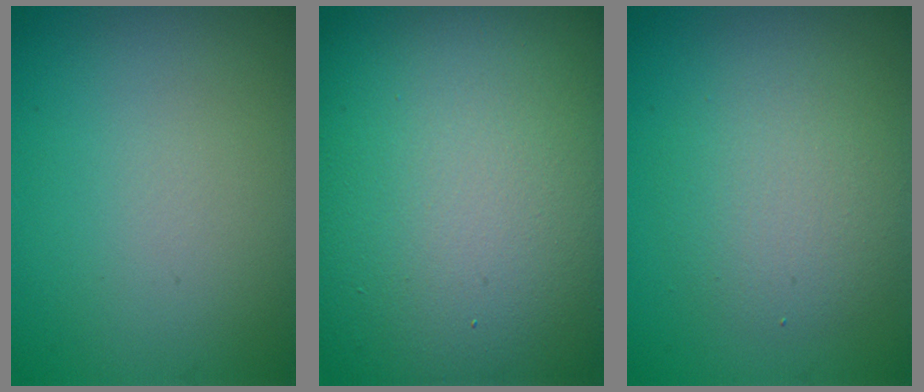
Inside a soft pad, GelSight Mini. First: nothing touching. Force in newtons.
{"total": 19.9, "press": 19.8, "slide": 1.2}
{"total": 3.5, "press": 3.5, "slide": 0.1}